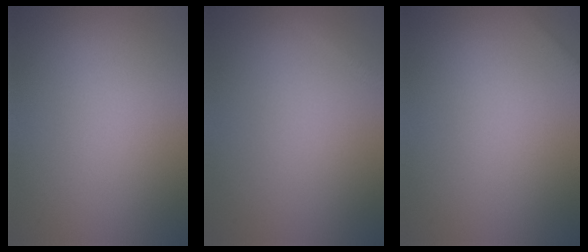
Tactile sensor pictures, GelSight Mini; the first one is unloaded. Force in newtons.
{"total": 0.8, "press": 0.7, "slide": 0.1}
{"total": 1.0, "press": 1.0, "slide": 0.0}